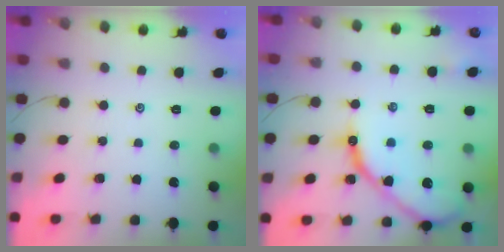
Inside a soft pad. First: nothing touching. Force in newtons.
{"total": 14.3, "press": 14.2, "slide": 1.3}